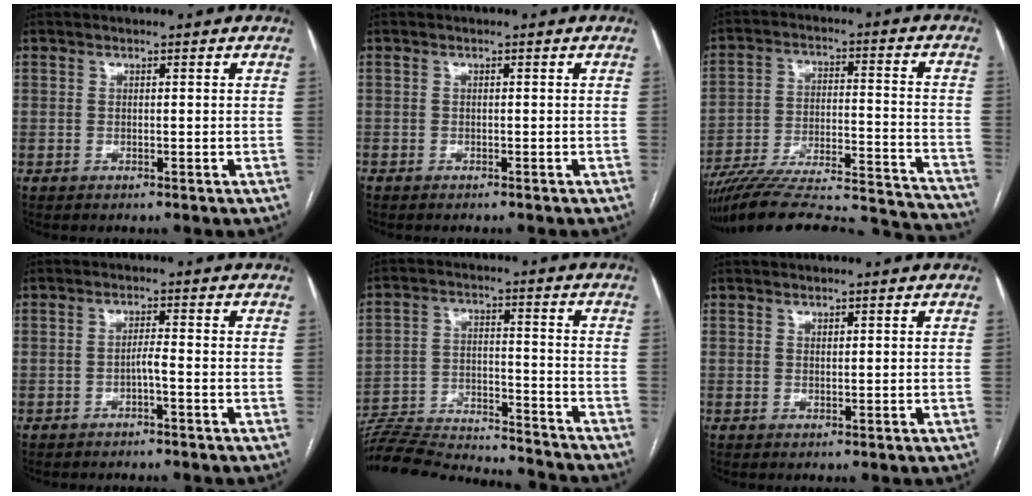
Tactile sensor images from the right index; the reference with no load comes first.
{"total": 1.3, "force": [-1.2, 0.5, 0.2], "torque": [-0.006, 0.001, -0.020]}
{"total": 30.7, "force": [-28.2, 4.1, 11.4], "torque": [-0.132, -0.013, -0.395]}
{"total": 1.8, "force": [-0.9, 0.0, 1.5], "torque": [-0.025, 0.002, -0.018]}
{"total": 21.4, "force": [-20.3, 2.1, 6.3], "torque": [-0.142, -0.010, -0.310]}
{"total": 0.6, "force": [0.4, 0.4, 0.3], "torque": [-0.002, -0.004, 0.007]}